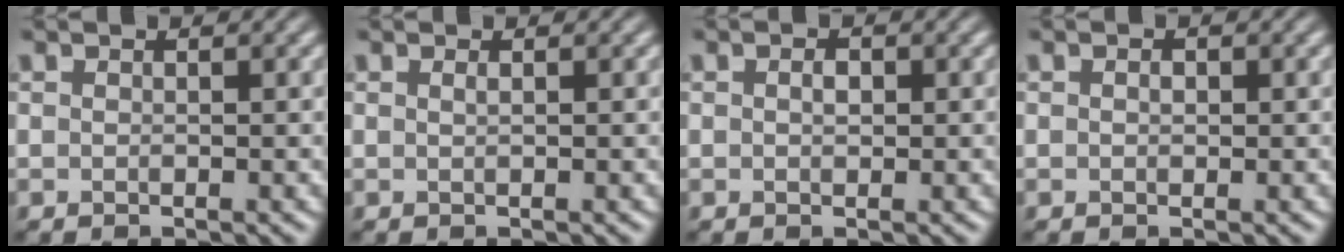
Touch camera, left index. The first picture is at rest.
{"total": 0.6, "force": [0.2, 0.2, 0.5], "torque": [-0.006, 0.003, 0.002]}
{"total": 1.1, "force": [0.1, 0.6, 0.9], "torque": [-0.014, 0.001, 0.001]}
{"total": 0.7, "force": [0.1, 0.5, 0.5], "torque": [-0.009, -0.001, 0.000]}